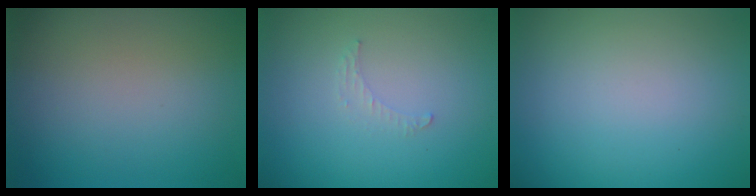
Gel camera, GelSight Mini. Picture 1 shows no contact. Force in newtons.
{"total": 0.8, "press": 0.8, "slide": 0.3}
{"total": 0.0}